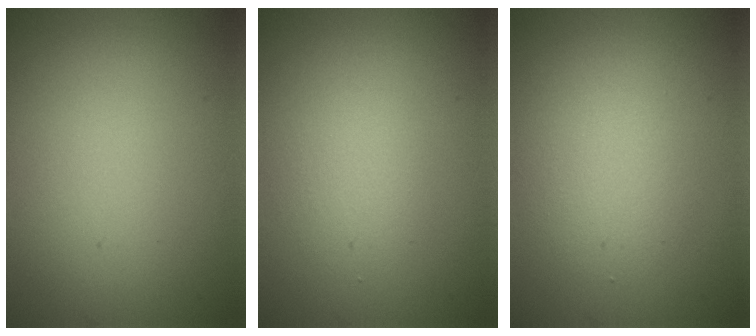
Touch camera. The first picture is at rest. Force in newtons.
{"total": 1.9, "press": 1.9, "slide": 0.2}
{"total": 2.9, "press": 2.9, "slide": 0.2}